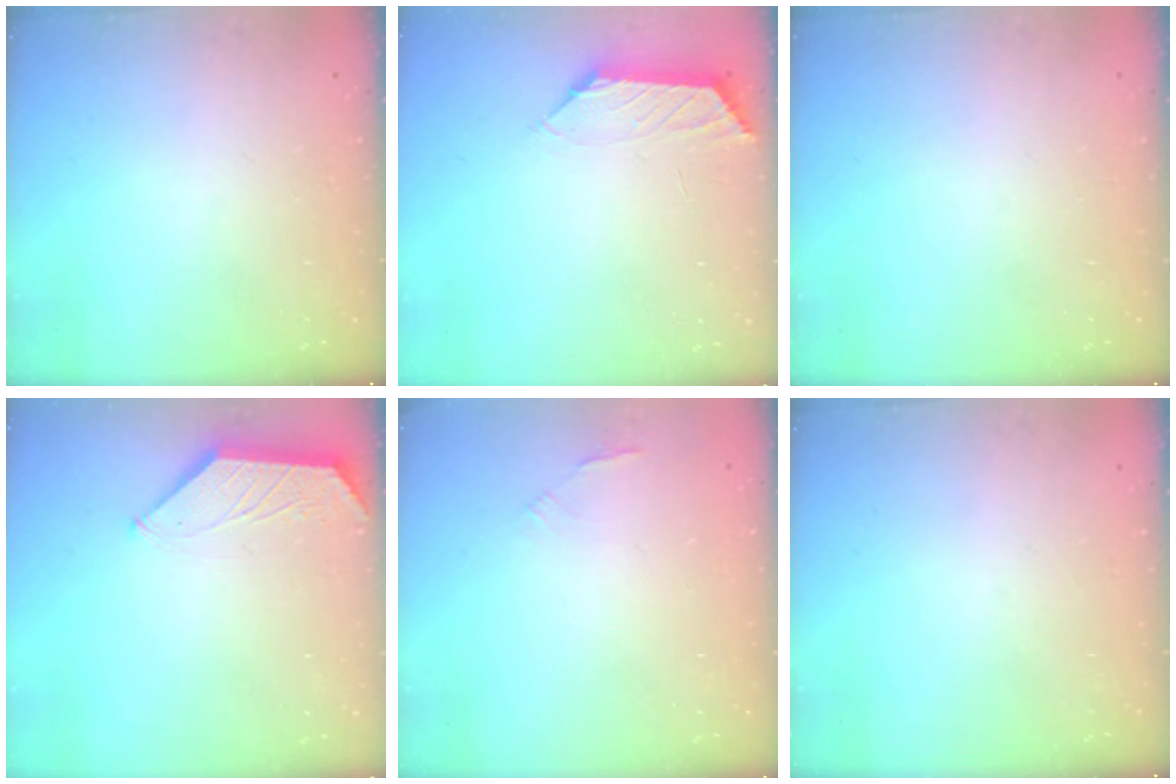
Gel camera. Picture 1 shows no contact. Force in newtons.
{"total": 1.2, "press": 1.1, "slide": 0.4}
{"total": 0.0}
{"total": 0.7, "press": 0.7, "slide": 0.1}
{"total": 1.4, "press": 1.3, "slide": 0.5}
{"total": 0.0}